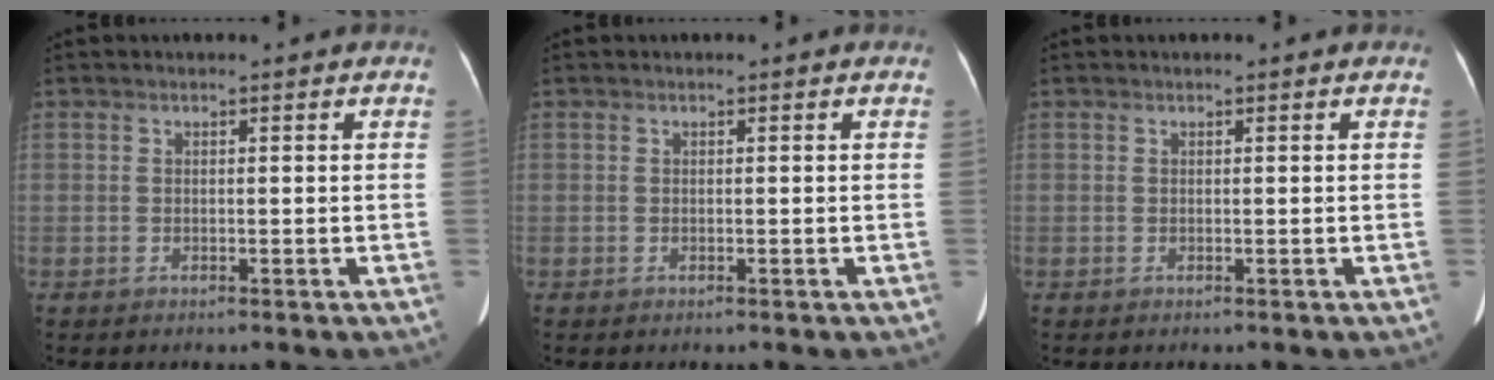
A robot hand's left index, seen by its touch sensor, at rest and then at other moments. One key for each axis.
{"total": 0.0}
{"total": 0.0}